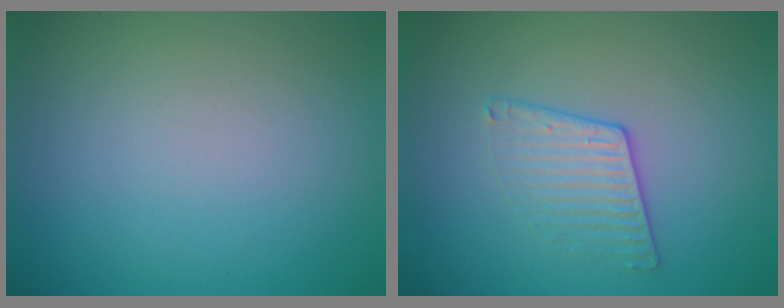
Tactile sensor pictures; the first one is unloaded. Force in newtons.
{"total": 2.0, "press": 1.5, "slide": 1.3}